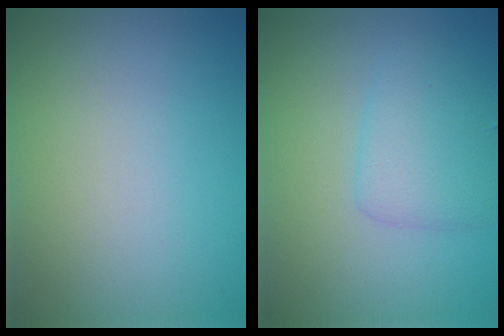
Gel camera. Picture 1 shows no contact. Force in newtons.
{"total": 2.8, "press": 2.8, "slide": 0.1}